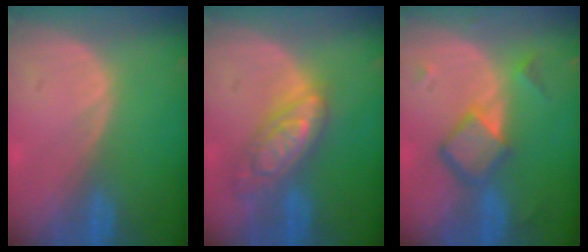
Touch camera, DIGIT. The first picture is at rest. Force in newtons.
{"total": 7.5, "press": 7.4, "slide": 0.6}
{"total": 6.6, "press": 5.7, "slide": 3.3}